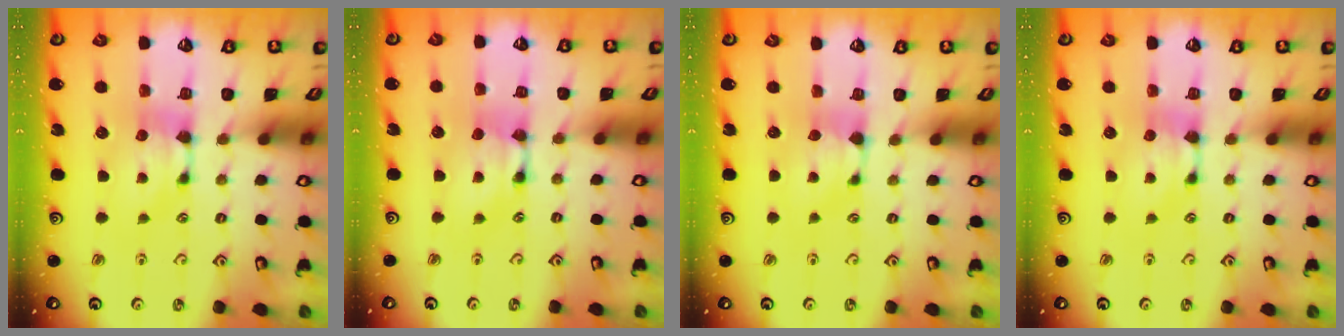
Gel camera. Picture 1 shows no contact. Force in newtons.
{"total": 1.7, "press": 1.7, "slide": 0.2}
{"total": 0.8, "press": 0.5, "slide": 0.6}
{"total": 0.0}